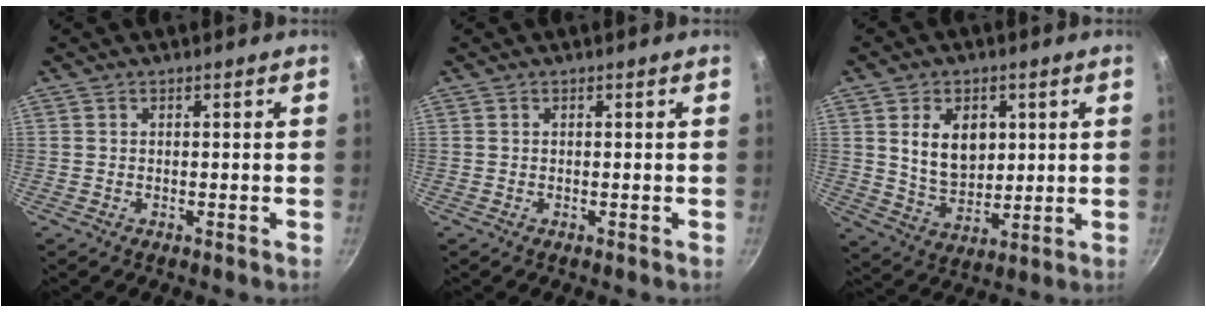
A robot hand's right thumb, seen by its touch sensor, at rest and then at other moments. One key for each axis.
{"total": 0.0}
{"total": 10.5, "fx": 2.7, "fy": 7.3, "fz": 7.0, "tx": -0.093, "ty": -0.021, "tz": 0.056}